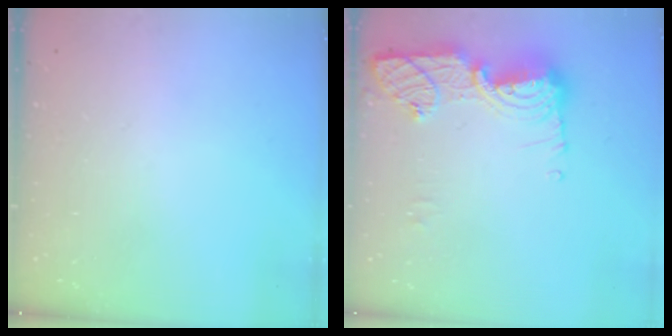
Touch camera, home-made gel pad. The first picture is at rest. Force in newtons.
{"total": 13.4, "press": 13.4, "slide": 1.3}